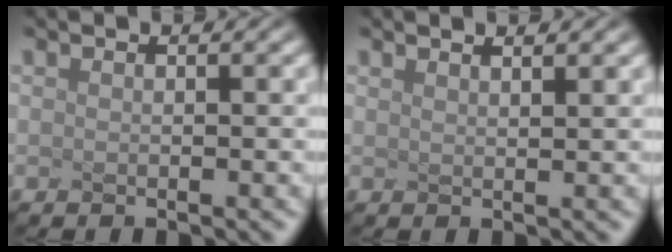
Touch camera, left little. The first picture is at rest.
{"total": 1.7, "force": [1.4, 0.4, 0.9], "torque": [-0.005, 0.023, 0.009]}